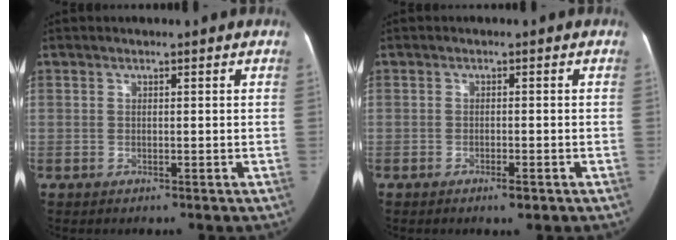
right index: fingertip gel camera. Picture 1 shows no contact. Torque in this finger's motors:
{"motor_torque": [0.06, -0.05, 0.00, 0.00]}